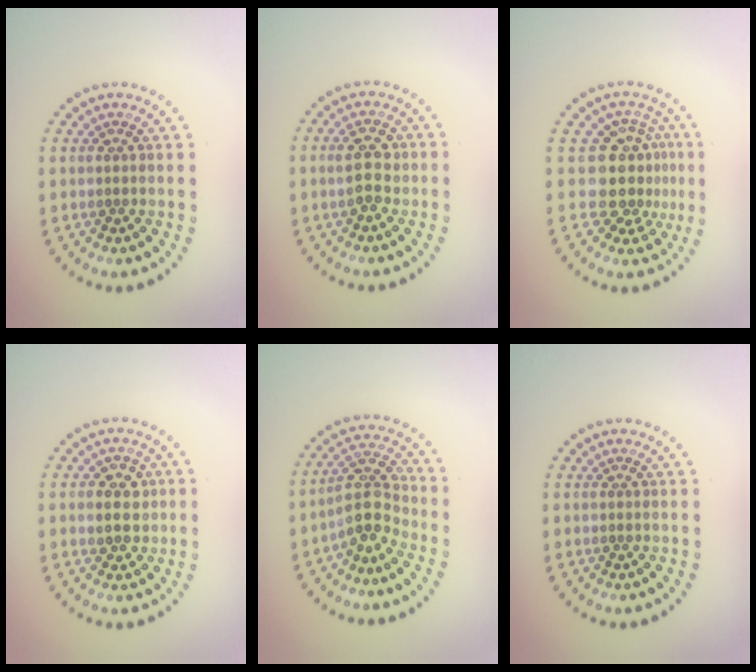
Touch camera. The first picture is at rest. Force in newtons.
{"total": 3.0, "press": 3.0, "slide": 0.2}
{"total": 4.3, "press": 3.4, "slide": 2.7}
{"total": 3.0, "press": 2.9, "slide": 0.6}
{"total": 3.7, "press": 3.2, "slide": 1.8}
{"total": 0.0}